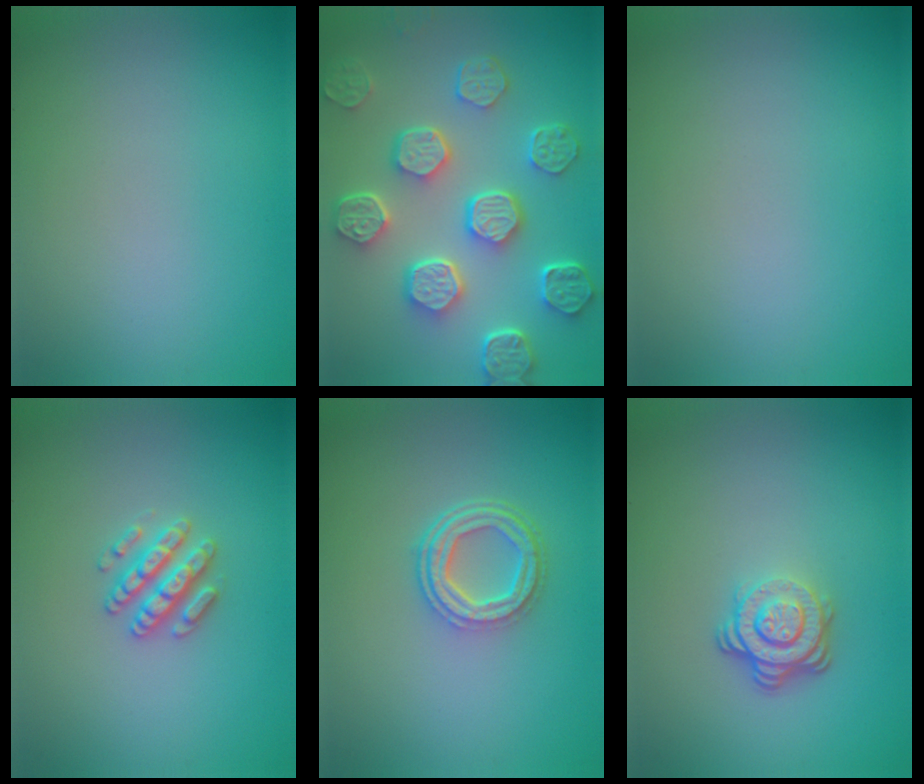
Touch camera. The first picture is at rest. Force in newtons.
{"total": 7.5, "press": 5.8, "slide": 4.8}
{"total": 0.0}
{"total": 2.6, "press": 2.5, "slide": 0.4}
{"total": 3.9, "press": 2.9, "slide": 2.6}
{"total": 3.6, "press": 2.6, "slide": 2.5}